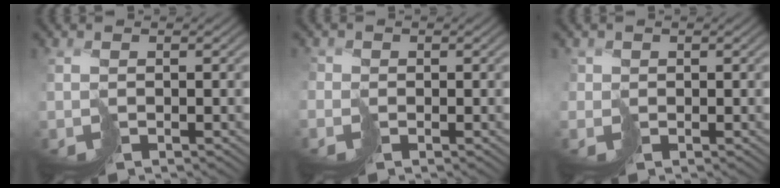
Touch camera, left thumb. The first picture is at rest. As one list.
[{"total": 1.2, "force": [-0.4, 0.6, -1.0], "torque": [0.029, 0.002, -0.018]}, {"total": 1.3, "force": [0.5, 0.8, -0.9], "torque": [0.018, 0.001, 0.005]}]